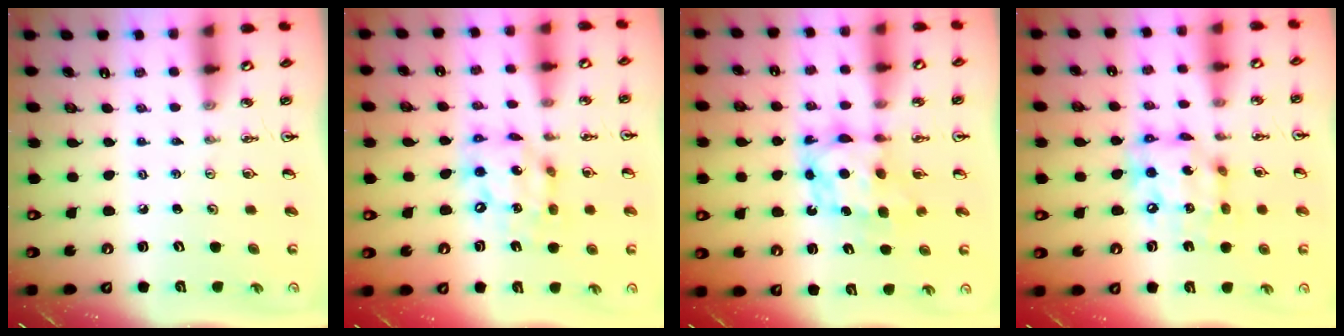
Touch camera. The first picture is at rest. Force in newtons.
{"total": 14.1, "press": 14.1, "slide": 1.0}
{"total": 6.8, "press": 6.8, "slide": 0.6}
{"total": 14.1, "press": 14.0, "slide": 1.6}